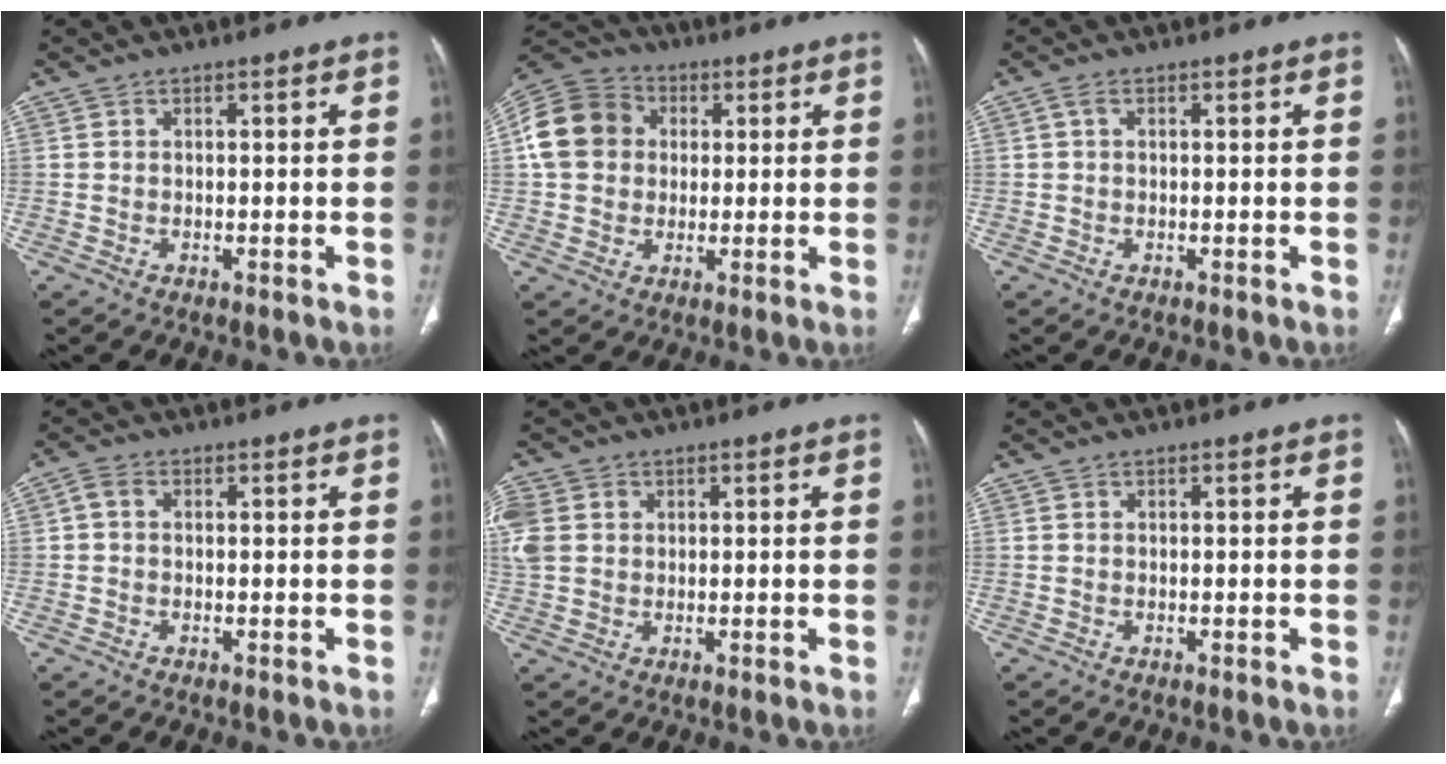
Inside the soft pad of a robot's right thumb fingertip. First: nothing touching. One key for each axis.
{"total": 12.7, "fx": 1.7, "fy": 10.9, "fz": 6.3, "tx": -0.114, "ty": 0.021, "tz": 0.019}
{"total": 1.0, "fx": 0.2, "fy": 0.5, "fz": 0.8, "tx": -0.019, "ty": 0.005, "tz": 0.002}
{"total": 2.0, "fx": 0.1, "fy": 1.5, "fz": 1.4, "tx": -0.027, "ty": 0.007, "tz": -0.002}
{"total": 7.8, "fx": 1.6, "fy": 6.3, "fz": 4.4, "tx": -0.125, "ty": 0.013, "tz": 0.036}
{"total": 0.0}